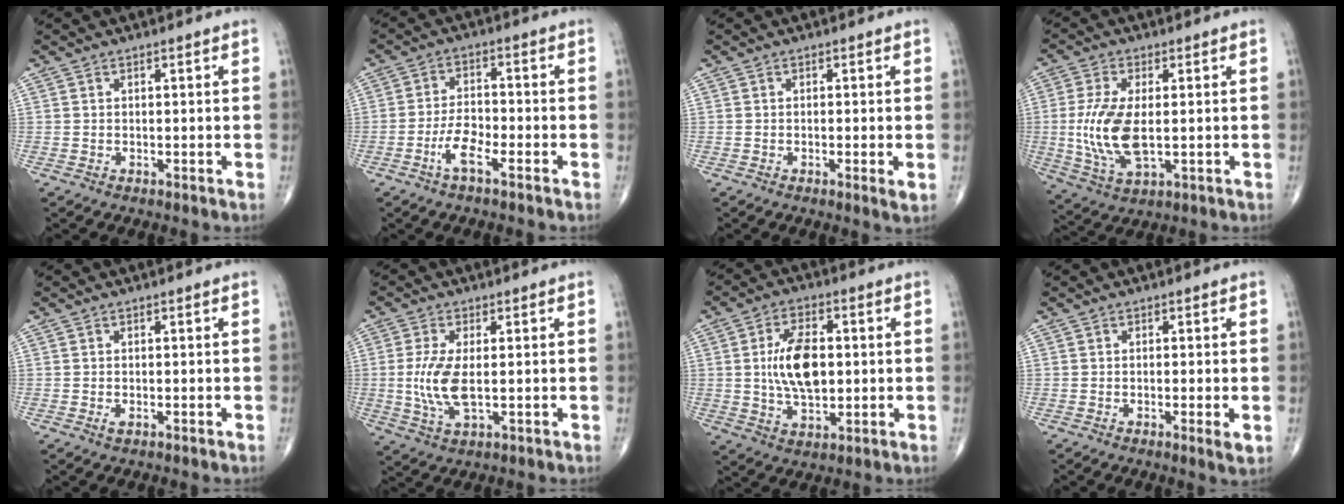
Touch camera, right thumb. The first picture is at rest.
{"total": 5.7, "force": [-3.0, 1.7, 4.5], "torque": [-0.092, 0.021, -0.057]}
{"total": 2.0, "force": [-0.4, 0.2, 2.0], "torque": [-0.039, -0.008, -0.010]}
{"total": 11.5, "force": [-0.3, 5.3, 10.2], "torque": [-0.221, -0.012, 0.001]}
{"total": 1.0, "force": [-0.4, 0.4, 0.8], "torque": [-0.015, 0.000, -0.007]}
{"total": 7.9, "force": [-0.2, 3.2, 7.2], "torque": [-0.165, -0.011, -0.001]}
{"total": 11.5, "force": [0.7, 6.2, 9.6], "torque": [-0.162, 0.001, 0.016]}
{"total": 2.5, "force": [-0.6, 0.3, 2.4], "torque": [-0.045, -0.010, -0.013]}